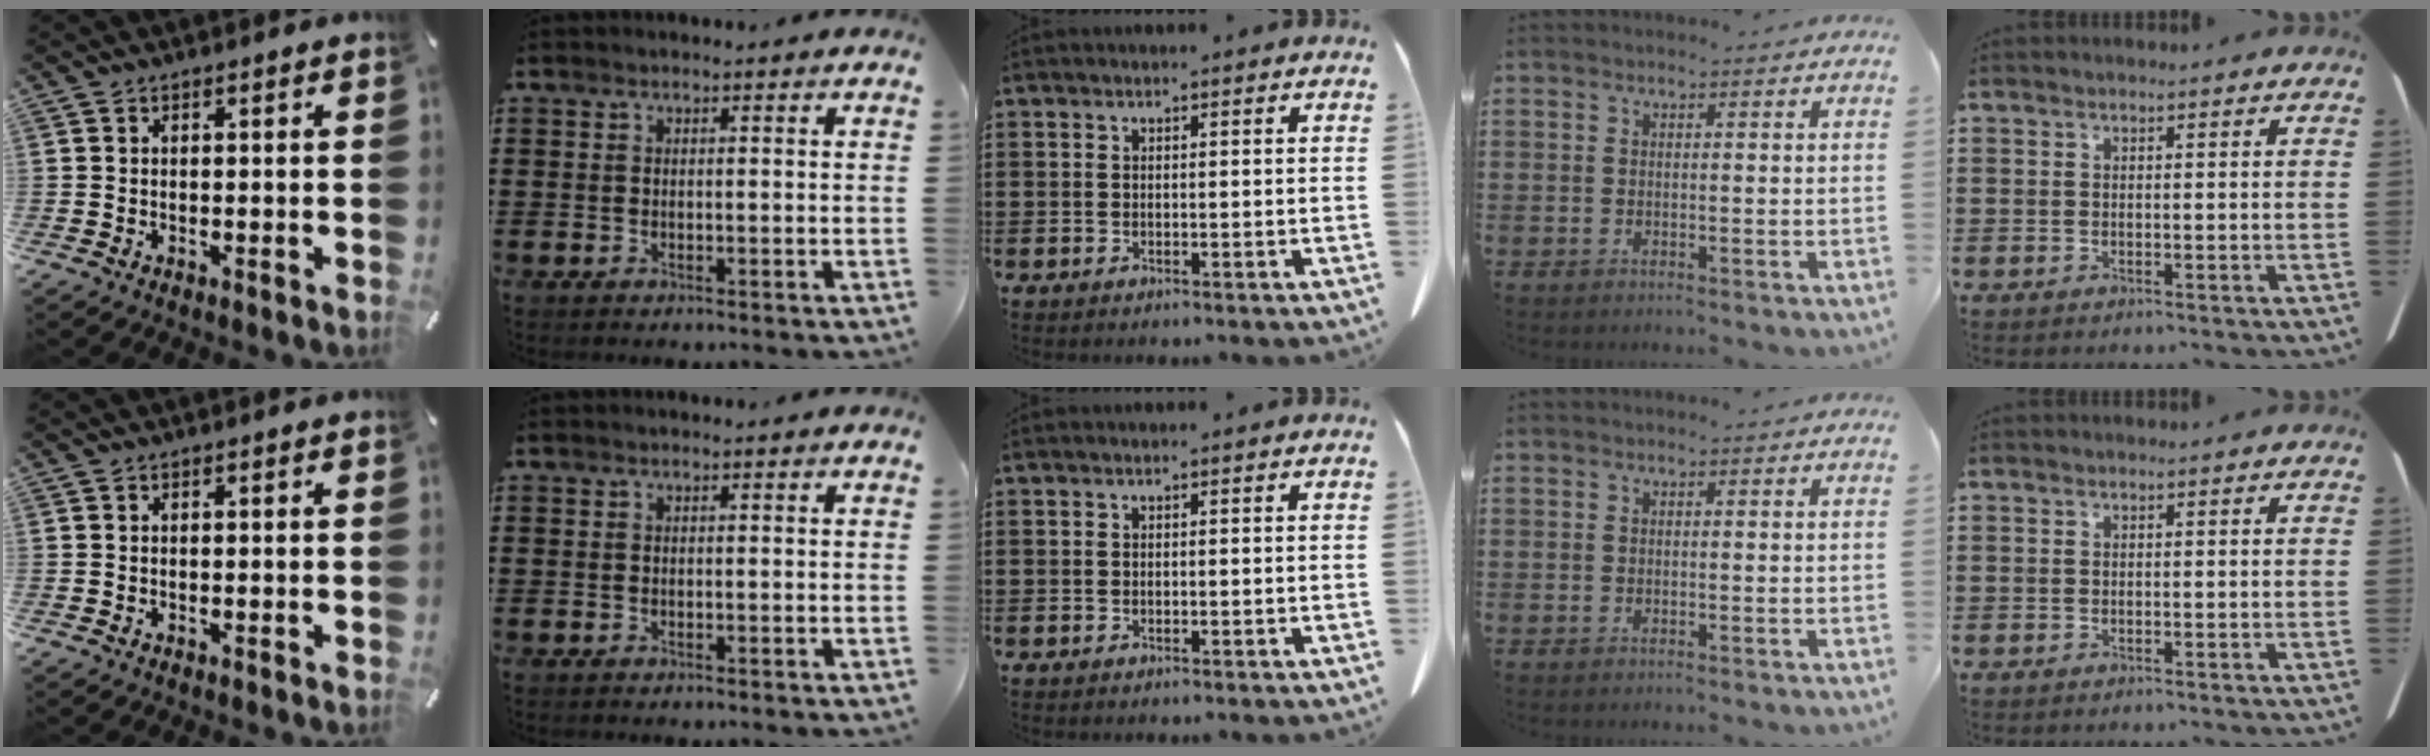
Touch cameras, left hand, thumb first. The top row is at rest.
{}